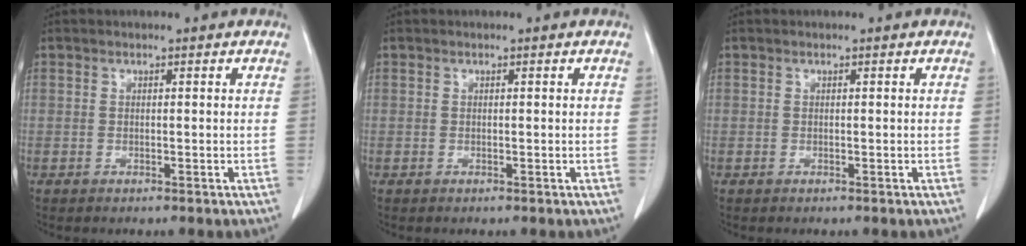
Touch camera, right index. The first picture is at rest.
{"total": 0.0}
{"total": 0.0}